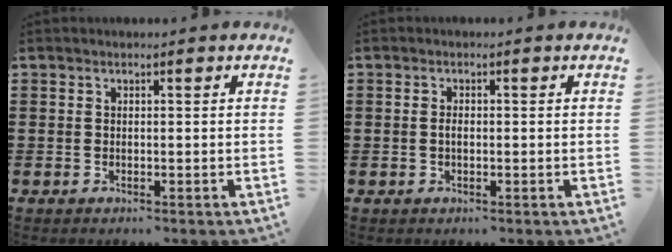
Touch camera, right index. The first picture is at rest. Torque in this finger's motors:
{"motor_torque": [0.43, 0.68, 0.06, 0.04]}